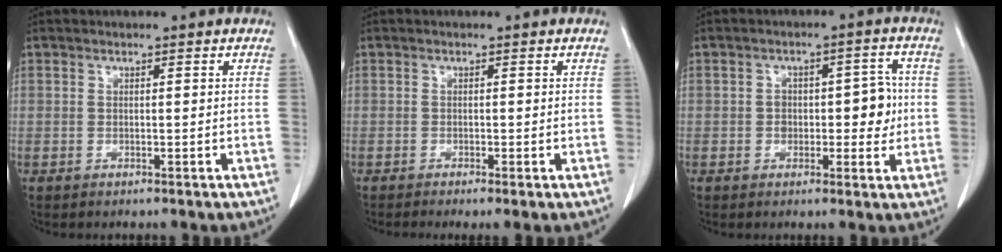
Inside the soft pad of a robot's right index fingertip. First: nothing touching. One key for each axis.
{"total": 1.6, "fx": -1.0, "fy": 0.0, "fz": 1.2, "tx": -0.024, "ty": -0.006, "tz": -0.018}
{"total": 6.3, "fx": -0.3, "fy": 3.4, "fz": 5.3, "tx": -0.063, "ty": 0.021, "tz": 0.000}